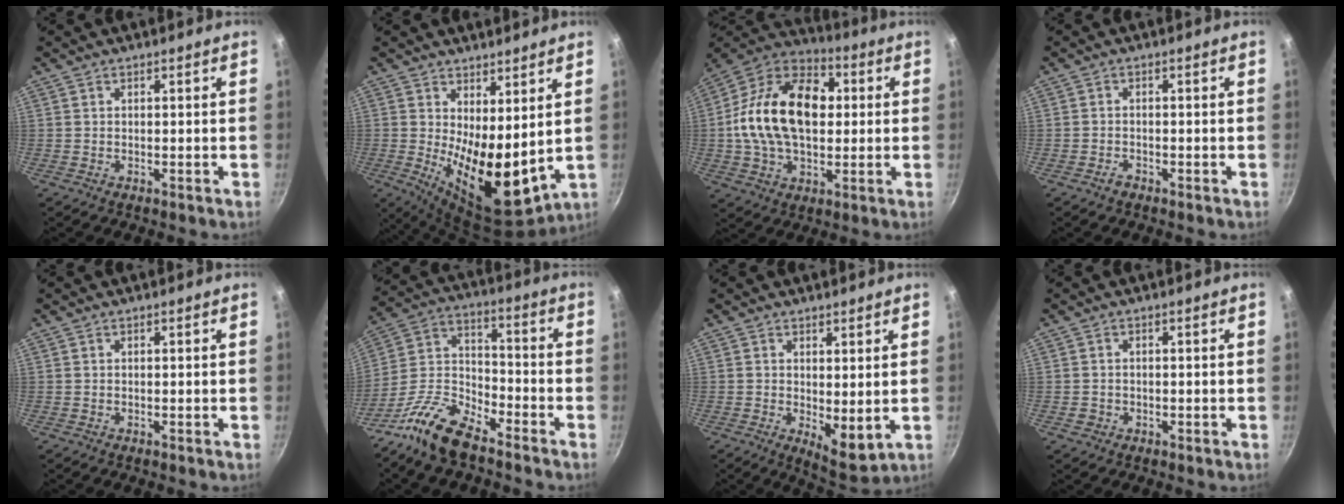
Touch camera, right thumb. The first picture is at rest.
{"total": 13.8, "force": [2.1, 6.1, 12.2], "torque": [-0.166, -0.046, 0.048]}
{"total": 21.8, "force": [1.7, 14.4, 16.3], "torque": [-0.260, 0.030, 0.012]}
{"total": 1.4, "force": [-1.1, 0.8, 0.5], "torque": [-0.009, 0.011, -0.021]}
{"total": 0.0}
{"total": 14.0, "force": [-10.0, 6.1, 7.7], "torque": [-0.145, 0.085, -0.208]}
{"total": 6.4, "force": [0.6, 2.9, 5.7], "torque": [-0.070, -0.027, 0.015]}
{"total": 1.7, "force": [-0.5, 1.4, 0.7], "torque": [-0.011, 0.002, -0.007]}